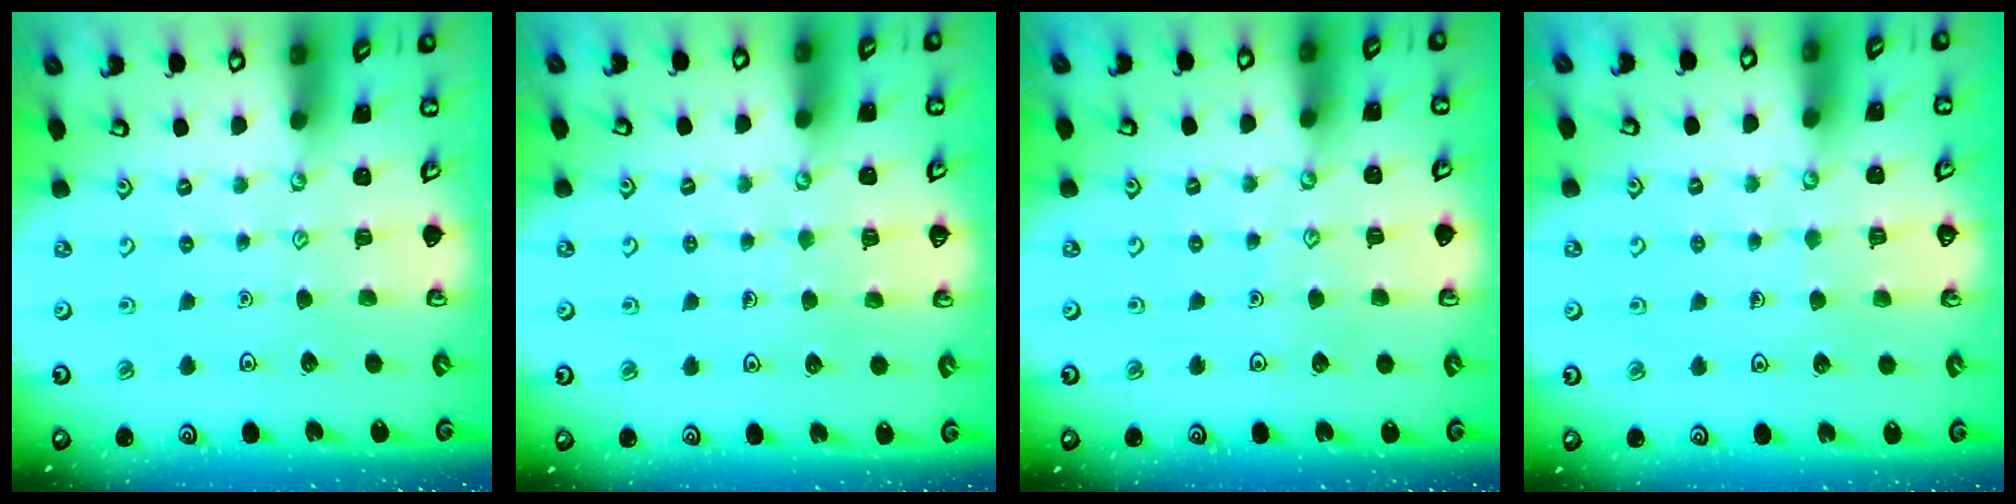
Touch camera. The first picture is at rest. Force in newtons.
{"total": 3.2, "press": 3.2, "slide": 0.2}
{"total": 4.5, "press": 4.5, "slide": 0.3}
{"total": 4.3, "press": 4.3, "slide": 0.3}